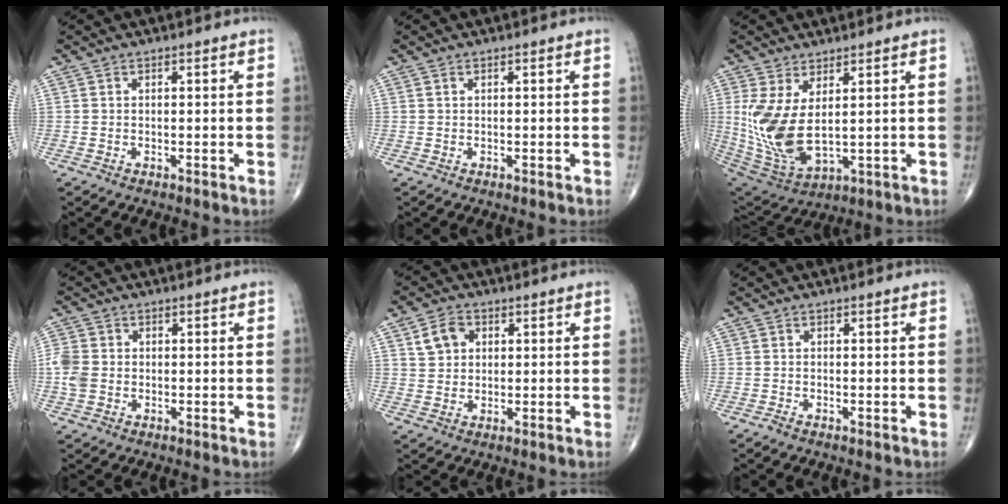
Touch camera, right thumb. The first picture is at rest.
{"total": 0.0}
{"total": 13.1, "force": [2.0, 6.2, 11.4], "torque": [-0.244, -0.025, 0.062]}
{"total": 4.7, "force": [-0.5, 3.8, 2.7], "torque": [-0.067, 0.006, -0.013]}
{"total": 5.1, "force": [1.7, 4.1, 2.6], "torque": [-0.029, 0.001, 0.029]}
{"total": 0.6, "force": [-0.5, 0.2, 0.3], "torque": [-0.011, -0.002, -0.013]}